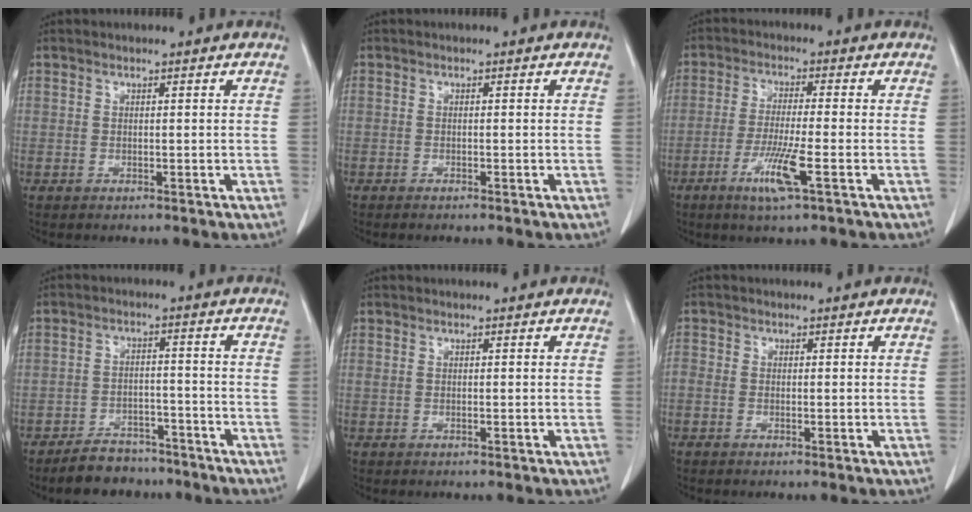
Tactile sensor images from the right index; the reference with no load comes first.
{"total": 0.6, "force": [-0.6, 0.0, 0.3], "torque": [-0.011, -0.001, -0.009]}
{"total": 6.9, "force": [-3.1, -0.1, 6.2], "torque": [-0.122, -0.015, -0.057]}
{"total": 7.4, "force": [-6.4, 3.4, 1.6], "torque": [-0.024, 0.004, -0.099]}
{"total": 0.0}
{"total": 1.5, "force": [-0.8, 1.0, 0.9], "torque": [-0.025, 0.004, -0.014]}